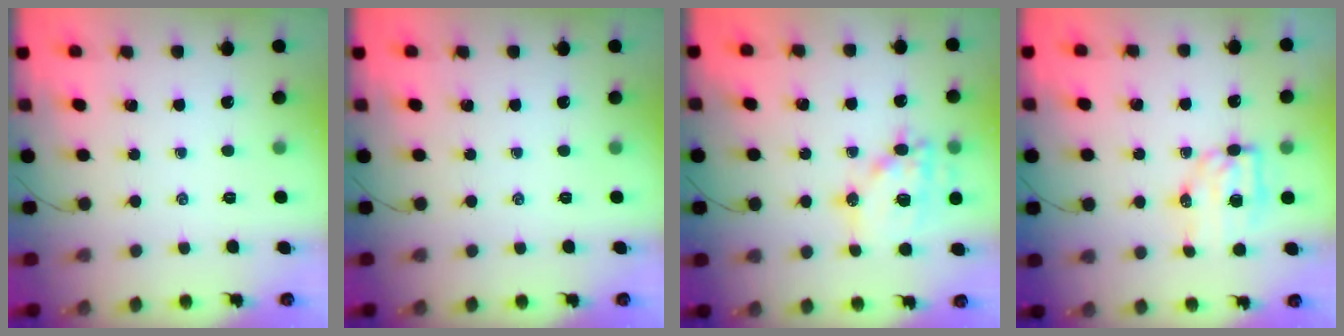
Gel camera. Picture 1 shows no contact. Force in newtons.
{"total": 0.0}
{"total": 16.1, "press": 15.9, "slide": 3.0}
{"total": 7.9, "press": 7.8, "slide": 1.4}